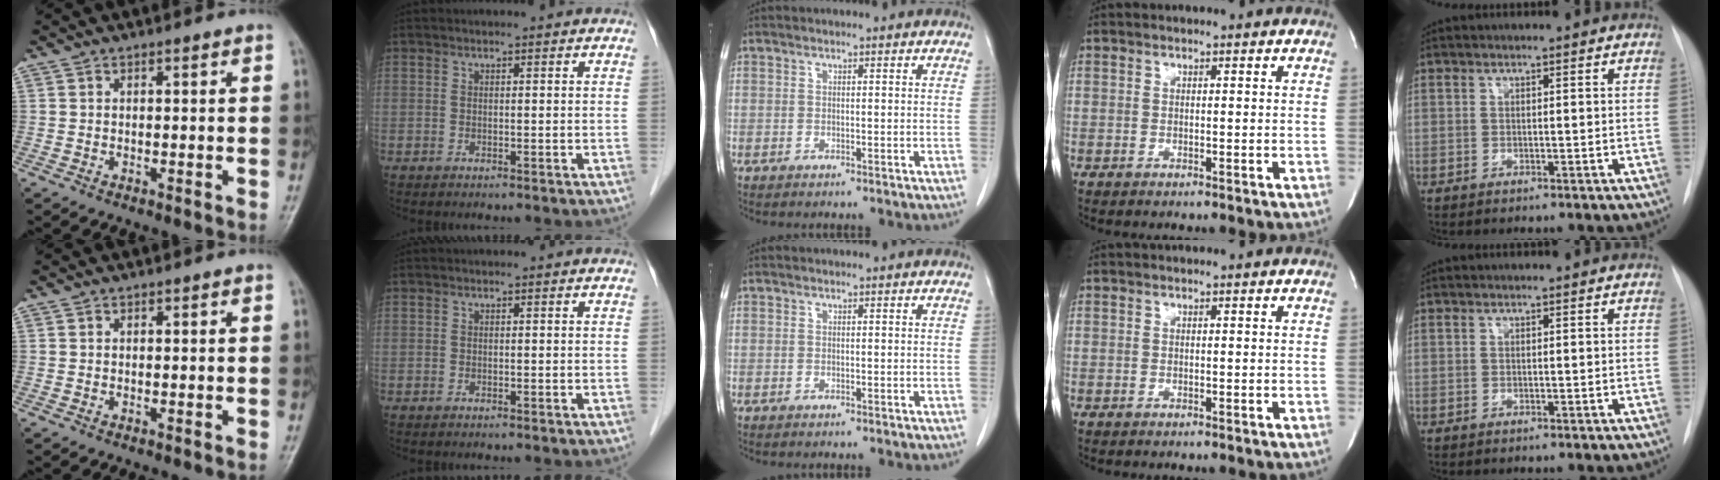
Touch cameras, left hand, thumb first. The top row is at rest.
{}